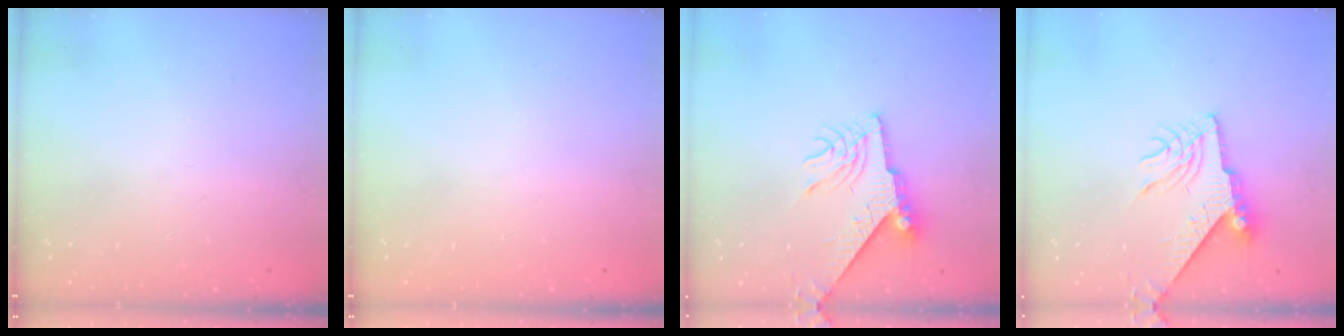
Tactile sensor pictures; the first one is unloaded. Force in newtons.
{"total": 0.0}
{"total": 9.4, "press": 9.3, "slide": 0.8}
{"total": 9.4, "press": 9.3, "slide": 0.8}